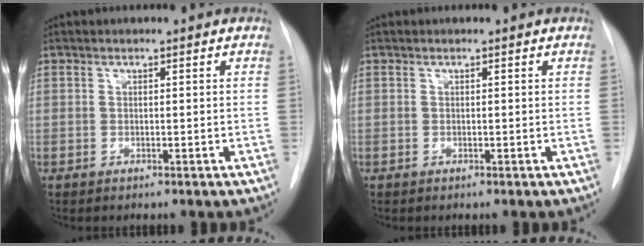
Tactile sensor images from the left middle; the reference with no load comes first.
{"total": 0.0}